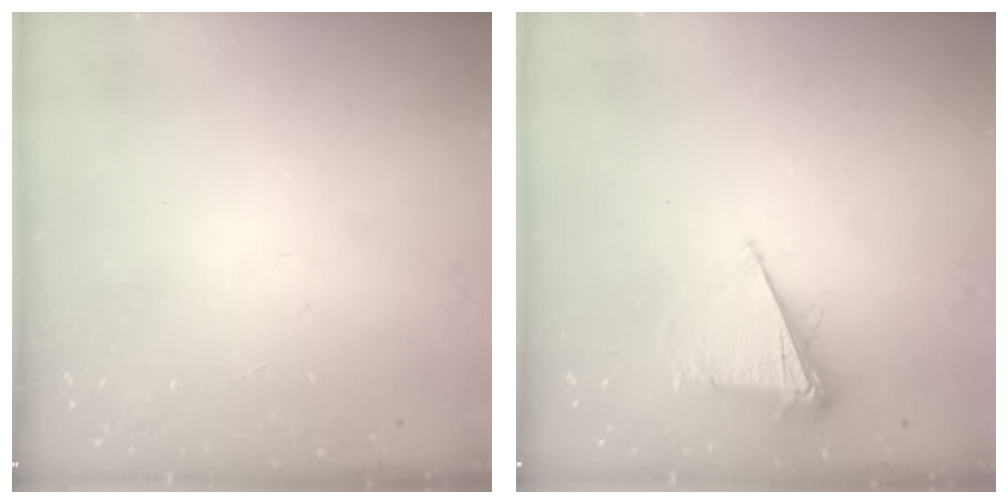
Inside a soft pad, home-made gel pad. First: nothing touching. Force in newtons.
{"total": 7.2, "press": 7.2, "slide": 0.8}